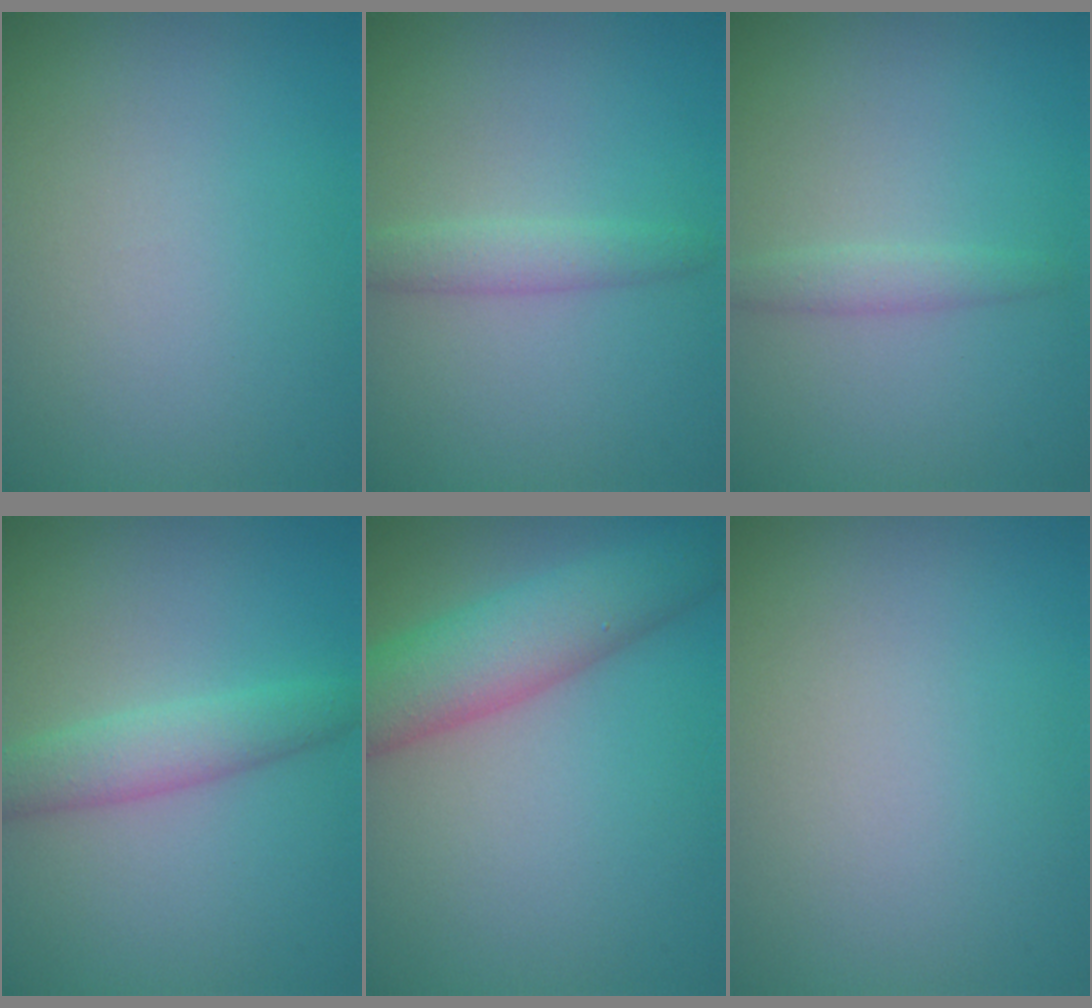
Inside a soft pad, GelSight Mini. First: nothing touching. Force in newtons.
{"total": 1.9, "press": 1.9, "slide": 0.2}
{"total": 1.4, "press": 1.4, "slide": 0.0}
{"total": 2.9, "press": 2.9, "slide": 0.2}
{"total": 6.2, "press": 6.2, "slide": 0.3}
{"total": 0.0}